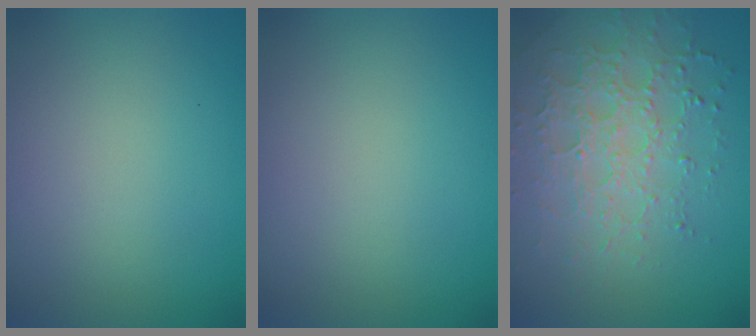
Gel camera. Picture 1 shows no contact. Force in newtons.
{"total": 0.0}
{"total": 4.8, "press": 4.2, "slide": 2.4}